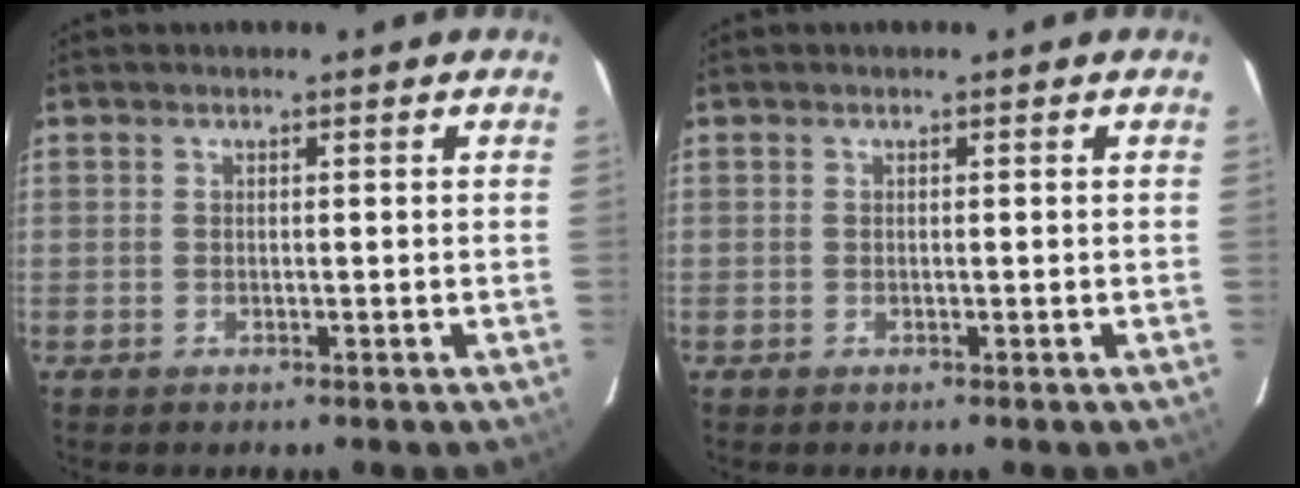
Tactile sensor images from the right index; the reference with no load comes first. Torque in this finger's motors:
{"motor_torque": [0.00, 0.00, 0.00, 0.01]}